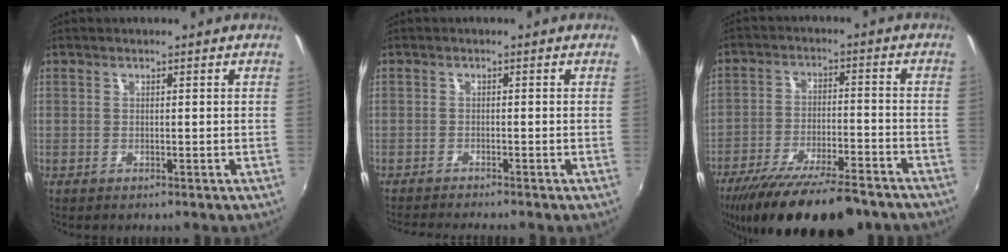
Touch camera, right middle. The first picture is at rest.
{"total": 4.4, "force": [-4.1, -0.6, 1.4], "torque": [-0.040, -0.018, -0.073]}
{"total": 20.3, "force": [-16.2, 4.7, 11.3], "torque": [-0.211, -0.041, -0.245]}